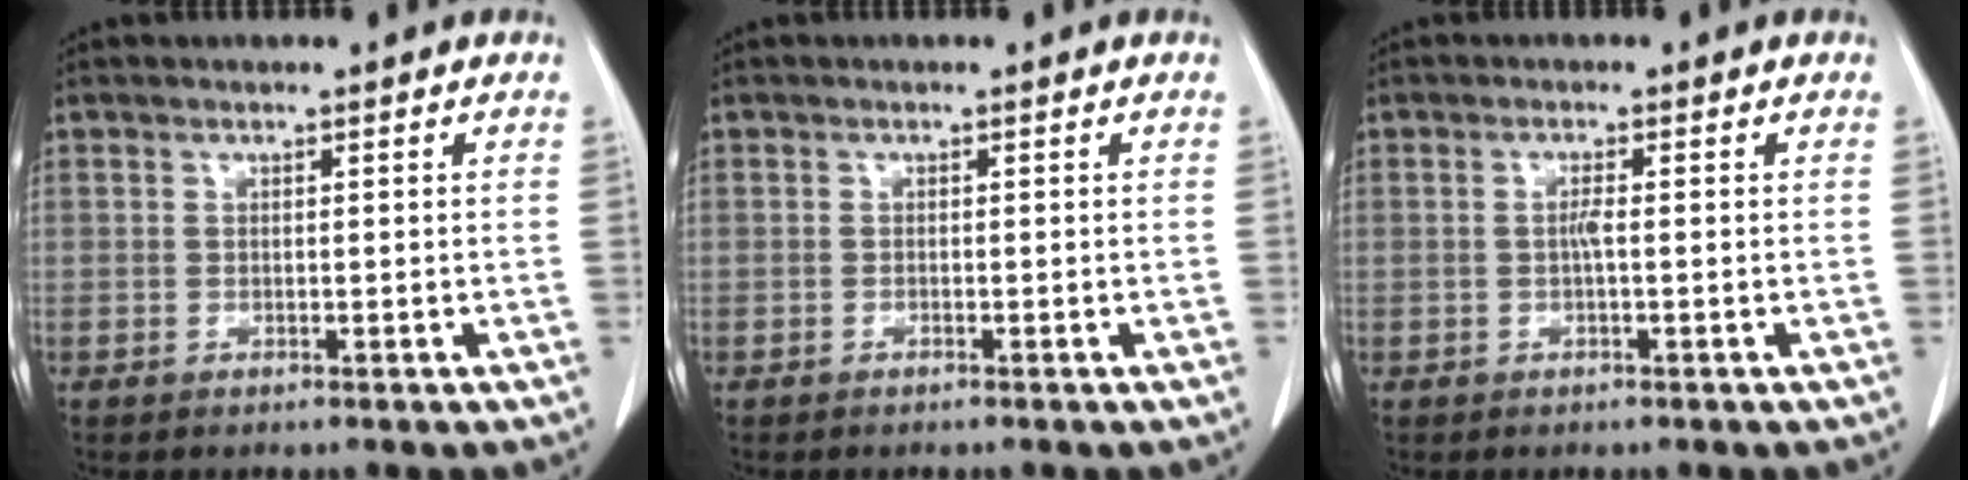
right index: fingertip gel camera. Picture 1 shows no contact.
{"total": 0.0}
{"total": 1.4, "force": [-0.2, 0.0, 1.4], "torque": [-0.028, 0.001, -0.004]}